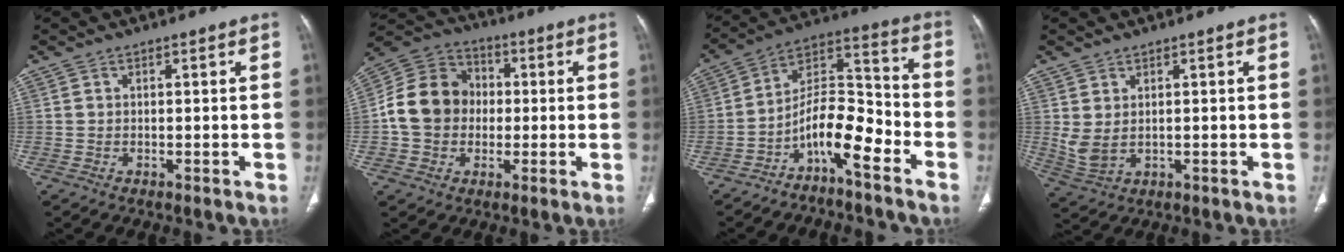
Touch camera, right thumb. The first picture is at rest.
{"total": 13.4, "force": [-0.4, 11.4, 7.0], "torque": [-0.108, 0.033, -0.015]}
{"total": 11.5, "force": [-6.6, 4.0, 8.5], "torque": [-0.143, 0.086, -0.120]}
{"total": 4.5, "force": [0.9, 2.5, 3.6], "torque": [-0.082, -0.003, 0.030]}